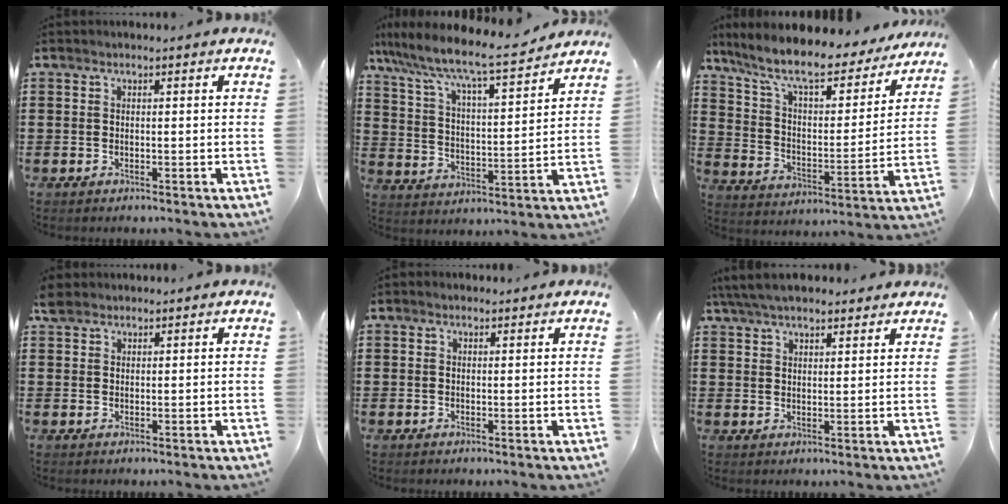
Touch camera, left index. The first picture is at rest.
{"total": 7.3, "force": [6.6, 0.2, 3.2], "torque": [-0.093, -0.050, 0.104]}
{"total": 10.3, "force": [8.7, 1.5, 5.2], "torque": [-0.136, -0.052, 0.149]}
{"total": 2.4, "force": [2.0, 1.2, 0.6], "torque": [-0.019, 0.007, 0.038]}
{"total": 0.8, "force": [0.7, 0.4, 0.3], "torque": [-0.007, 0.002, 0.013]}
{"total": 5.7, "force": [5.1, 1.3, 2.2], "torque": [-0.058, -0.006, 0.096]}